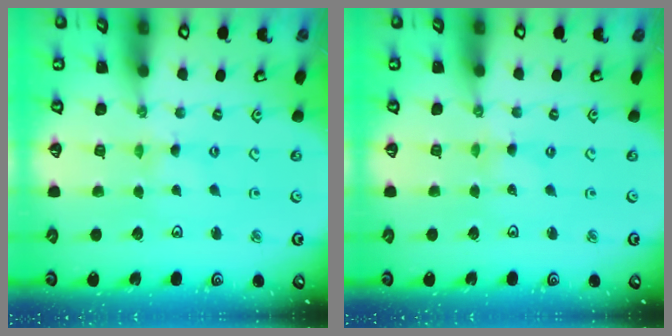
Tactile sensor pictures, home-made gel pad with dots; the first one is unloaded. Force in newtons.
{"total": 0.0}